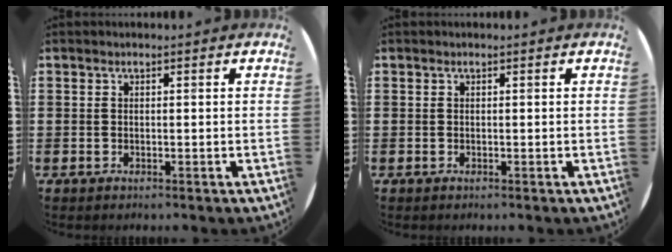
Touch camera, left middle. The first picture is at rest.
{"total": 0.0}